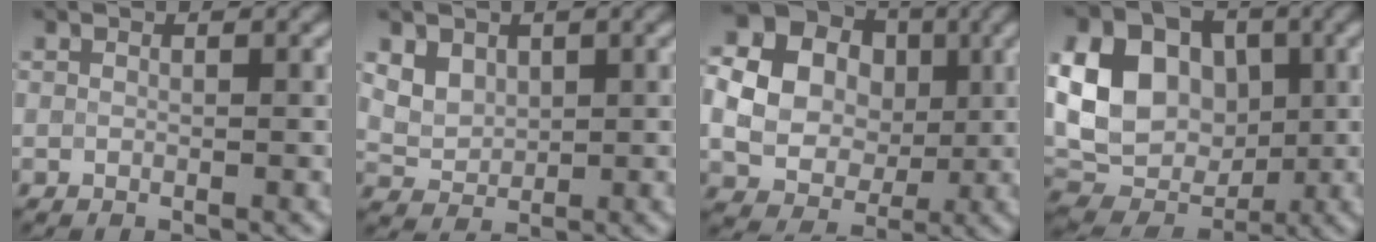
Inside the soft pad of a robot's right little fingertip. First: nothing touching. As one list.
[{"total": 4.3, "force": [2.1, 3.2, 2.1], "torque": [-0.033, 0.012, 0.037]}, {"total": 15.0, "force": [2.3, 13.5, 6.2], "torque": [-0.153, 0.018, 0.013]}, {"total": 10.9, "force": [1.4, 8.5, 6.7], "torque": [-0.131, 0.002, 0.026]}]